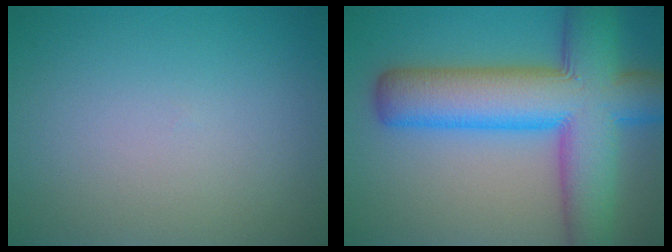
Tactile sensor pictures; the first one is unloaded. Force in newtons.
{"total": 12.7, "press": 12.7, "slide": 0.5}